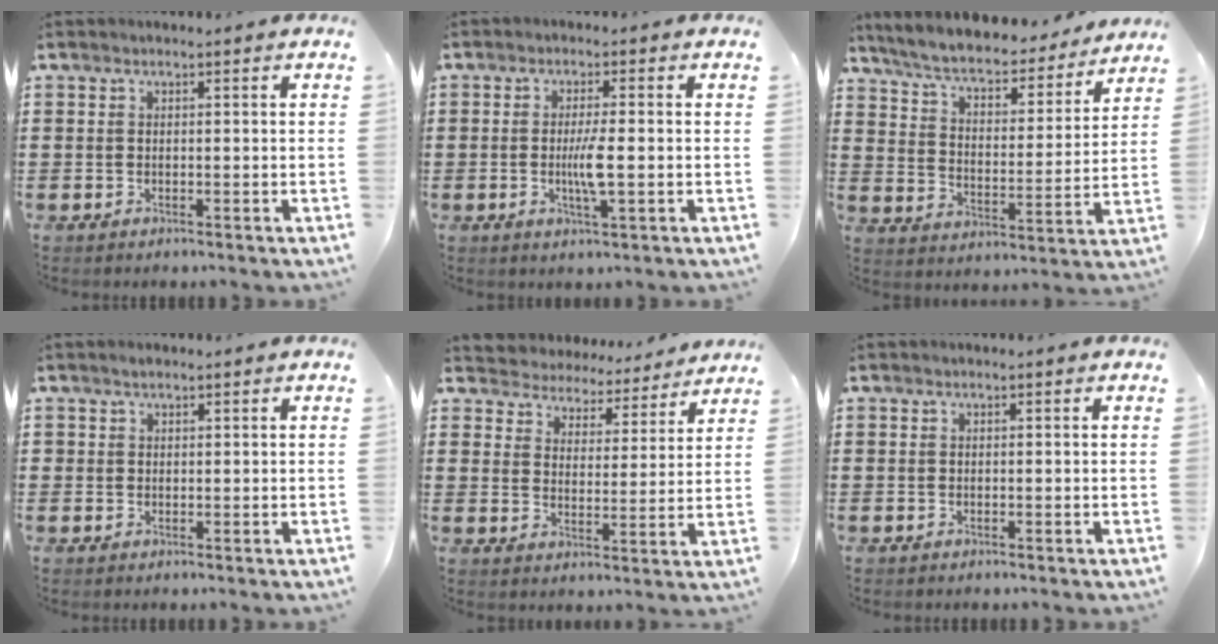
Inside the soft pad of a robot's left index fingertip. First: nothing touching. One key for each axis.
{"total": 4.3, "fx": -0.5, "fy": 0.5, "fz": 4.2, "tx": -0.082, "ty": -0.003, "tz": -0.013}
{"total": 6.2, "fx": 5.6, "fy": 0.8, "fz": 2.4, "tx": -0.072, "ty": -0.037, "tz": 0.092}
{"total": 0.9, "fx": 0.7, "fy": 0.5, "fz": 0.3, "tx": -0.007, "ty": 0.005, "tz": 0.012}
{"total": 4.4, "fx": 4.3, "fy": 0.3, "fz": -0.8, "tx": -0.013, "ty": -0.036, "tz": 0.071}
{"total": 0.0}